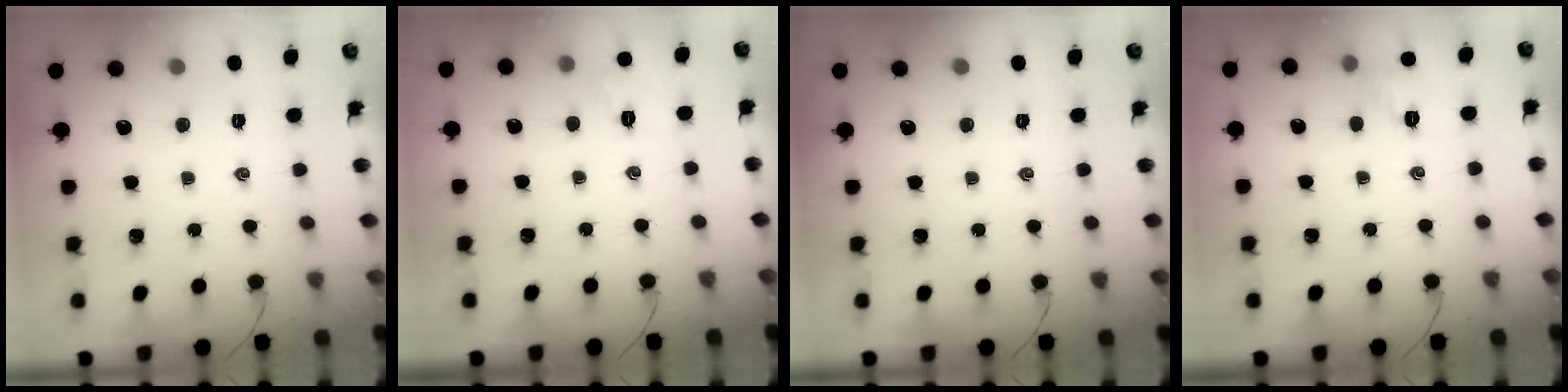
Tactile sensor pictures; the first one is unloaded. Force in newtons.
{"total": 2.2, "press": 2.2, "slide": 0.6}
{"total": 0.0}
{"total": 5.3, "press": 5.3, "slide": 0.5}